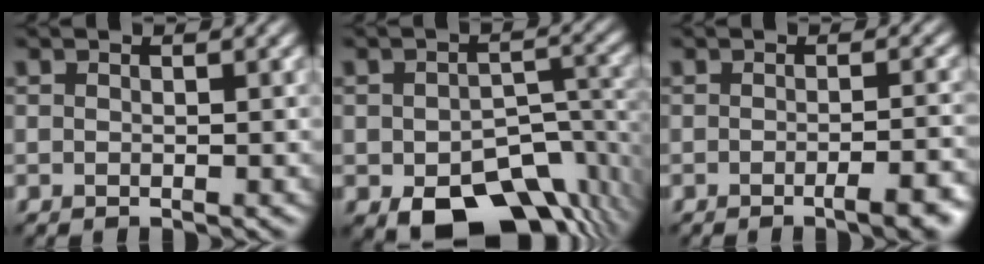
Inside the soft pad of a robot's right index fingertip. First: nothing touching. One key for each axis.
{"total": 10.8, "fx": -5.5, "fy": 6.2, "fz": 6.9, "tx": -0.098, "ty": -0.037, "tz": -0.065}
{"total": 4.2, "fx": -2.0, "fy": 1.2, "fz": 3.5, "tx": -0.032, "ty": 0.003, "tz": -0.025}